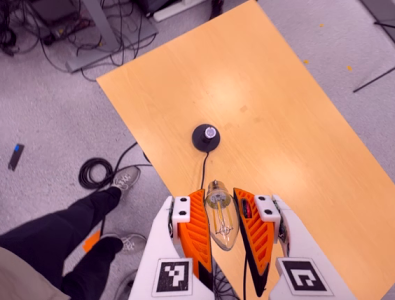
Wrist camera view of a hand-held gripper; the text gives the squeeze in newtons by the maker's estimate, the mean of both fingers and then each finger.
{"total": 20.9, "left": 22.0, "right": 19.8}